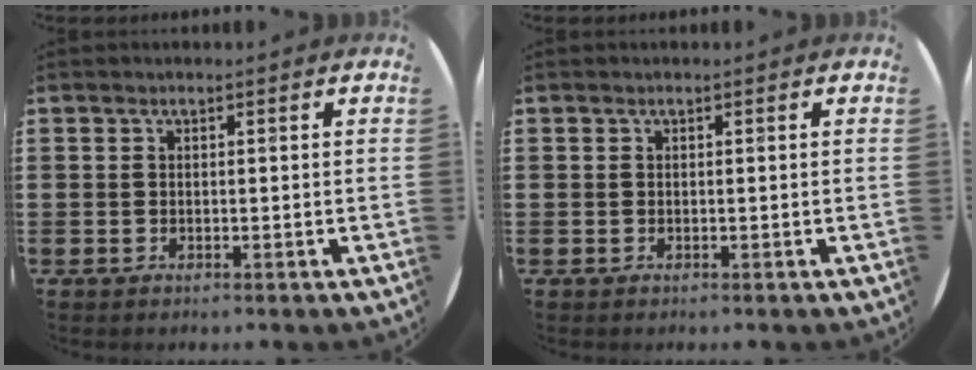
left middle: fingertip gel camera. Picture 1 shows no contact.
{"total": 0.0}